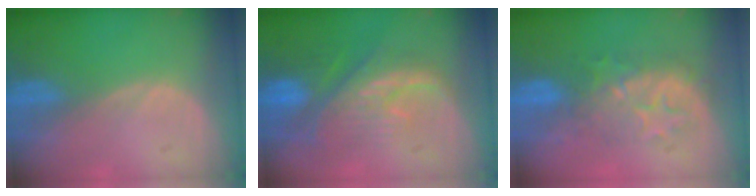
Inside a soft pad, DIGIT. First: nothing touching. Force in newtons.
{"total": 10.2, "press": 8.9, "slide": 4.9}
{"total": 7.8, "press": 7.5, "slide": 2.1}